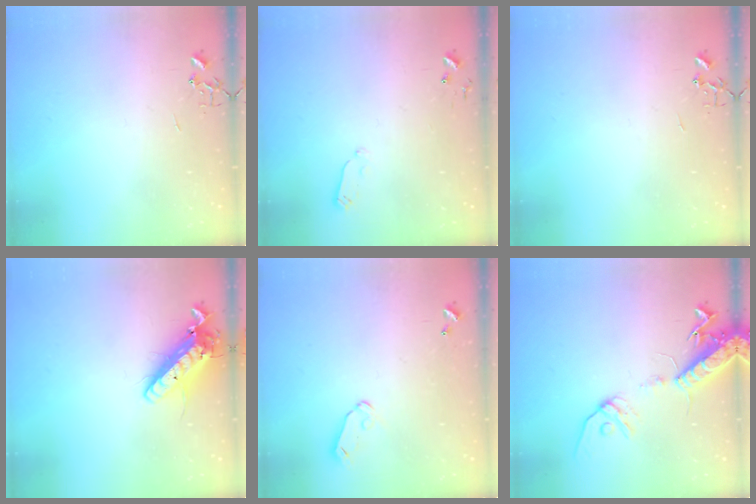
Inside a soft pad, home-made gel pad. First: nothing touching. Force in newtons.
{"total": 2.9, "press": 2.9, "slide": 0.4}
{"total": 0.0}
{"total": 15.3, "press": 15.1, "slide": 2.8}
{"total": 5.8, "press": 5.8, "slide": 0.5}
{"total": 15.4, "press": 15.0, "slide": 3.4}